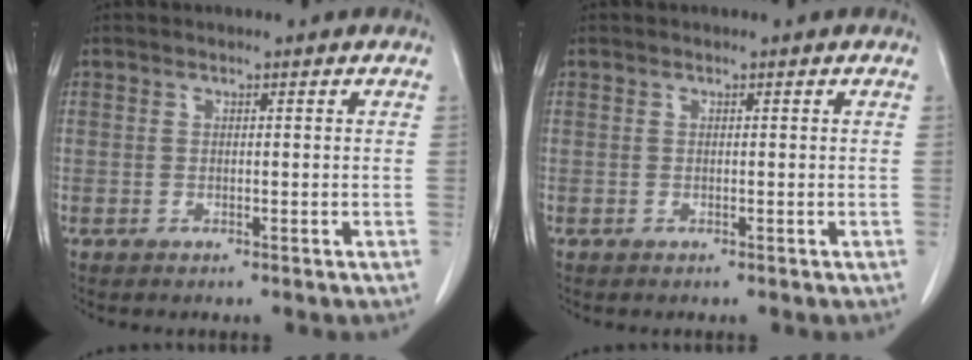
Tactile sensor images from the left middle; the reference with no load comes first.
{"total": 0.0}